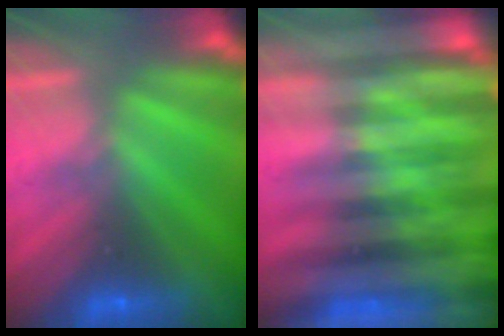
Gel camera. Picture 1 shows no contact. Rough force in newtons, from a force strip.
{"total": 8.5}